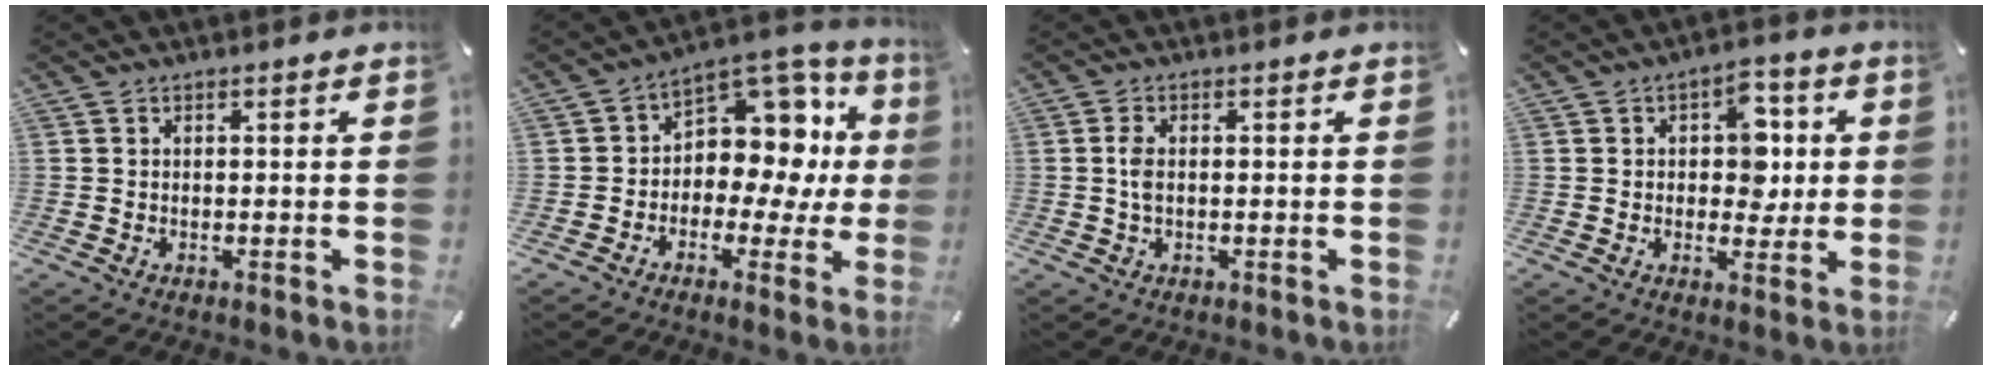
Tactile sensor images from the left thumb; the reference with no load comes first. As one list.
[{"total": 11.2, "force": [1.4, 9.0, 6.6], "torque": [-0.086, -0.028, 0.031]}, {"total": 3.0, "force": [0.1, 1.4, 2.6], "torque": [-0.060, 0.001, -0.001]}, {"total": 8.9, "force": [1.0, 6.6, 5.8], "torque": [-0.064, 0.000, 0.012]}]